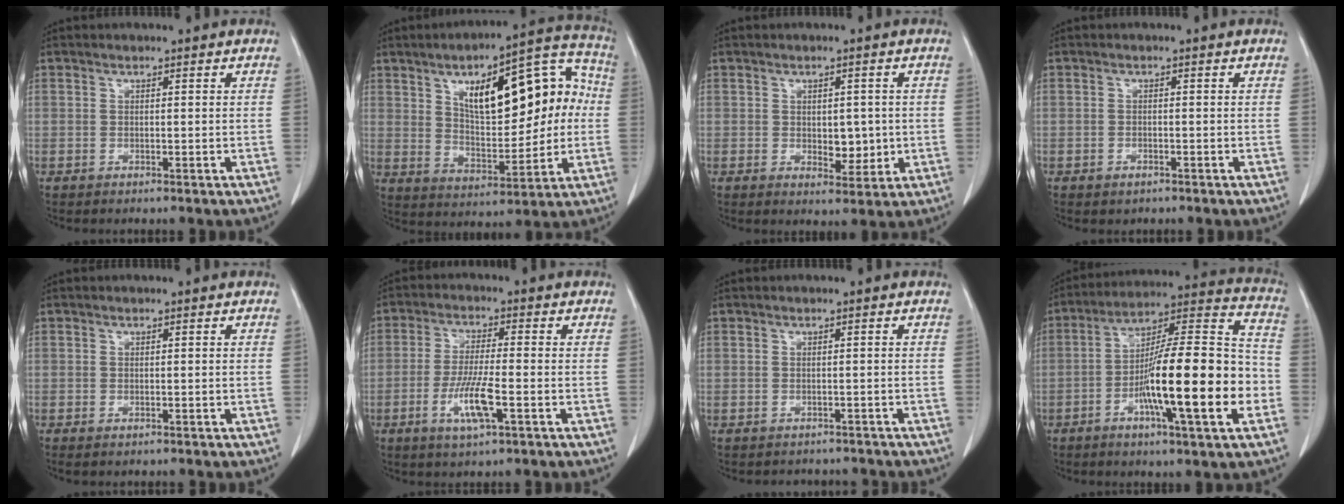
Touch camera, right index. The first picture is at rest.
{"total": 19.0, "force": [3.9, 7.6, 17.0], "torque": [-0.240, 0.042, 0.065]}
{"total": 4.4, "force": [-0.1, 2.5, 3.6], "torque": [-0.041, -0.002, 0.010]}
{"total": 1.1, "force": [-0.6, 0.8, 0.4], "torque": [-0.009, 0.001, -0.003]}
{"total": 0.8, "force": [-0.5, 0.3, 0.4], "torque": [-0.011, -0.002, -0.004]}
{"total": 7.3, "force": [-2.7, 0.7, 6.7], "torque": [-0.132, -0.009, -0.047]}
{"total": 3.9, "force": [-3.5, 1.8, 0.0], "torque": [0.000, 0.007, -0.038]}
{"total": 20.6, "force": [-5.7, 1.8, 19.7], "torque": [-0.304, 0.004, -0.090]}